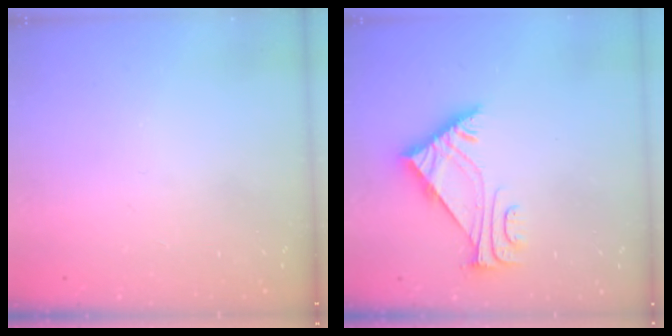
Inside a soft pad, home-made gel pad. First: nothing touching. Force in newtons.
{"total": 6.6, "press": 6.6, "slide": 1.0}